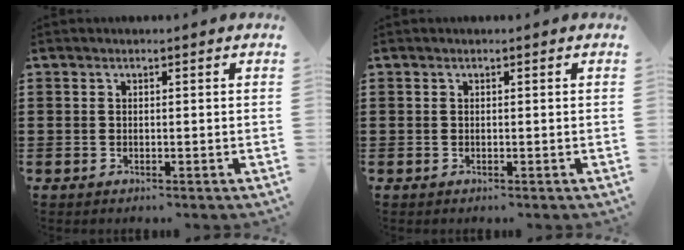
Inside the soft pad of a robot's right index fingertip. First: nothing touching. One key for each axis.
{"total": 0.0}